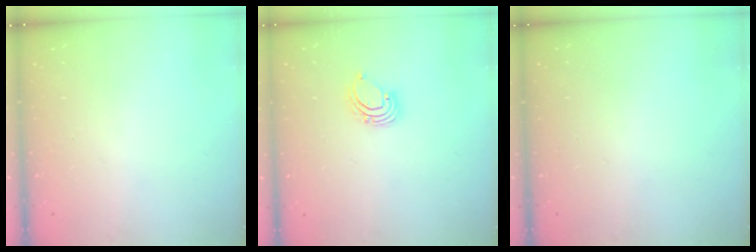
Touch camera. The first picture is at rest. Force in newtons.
{"total": 3.1, "press": 3.1, "slide": 0.2}
{"total": 0.0}